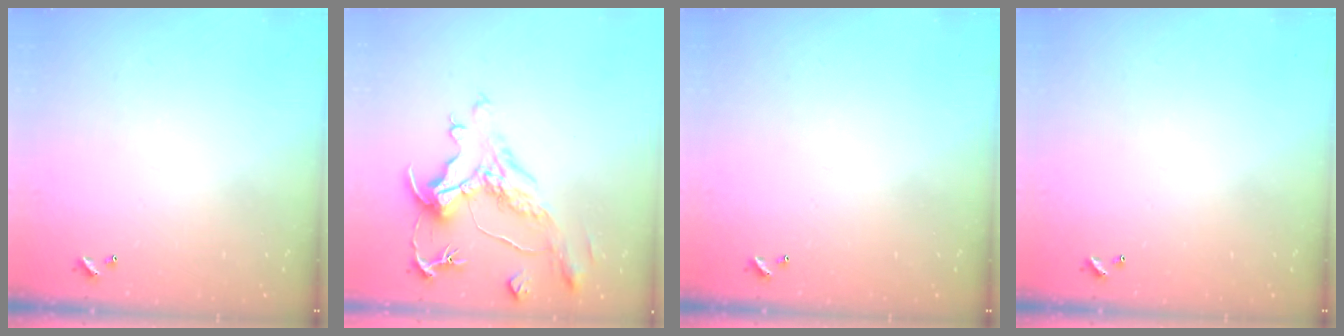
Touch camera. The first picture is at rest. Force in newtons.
{"total": 2.0, "press": 1.0, "slide": 1.8}
{"total": 0.0}
{"total": 0.0}